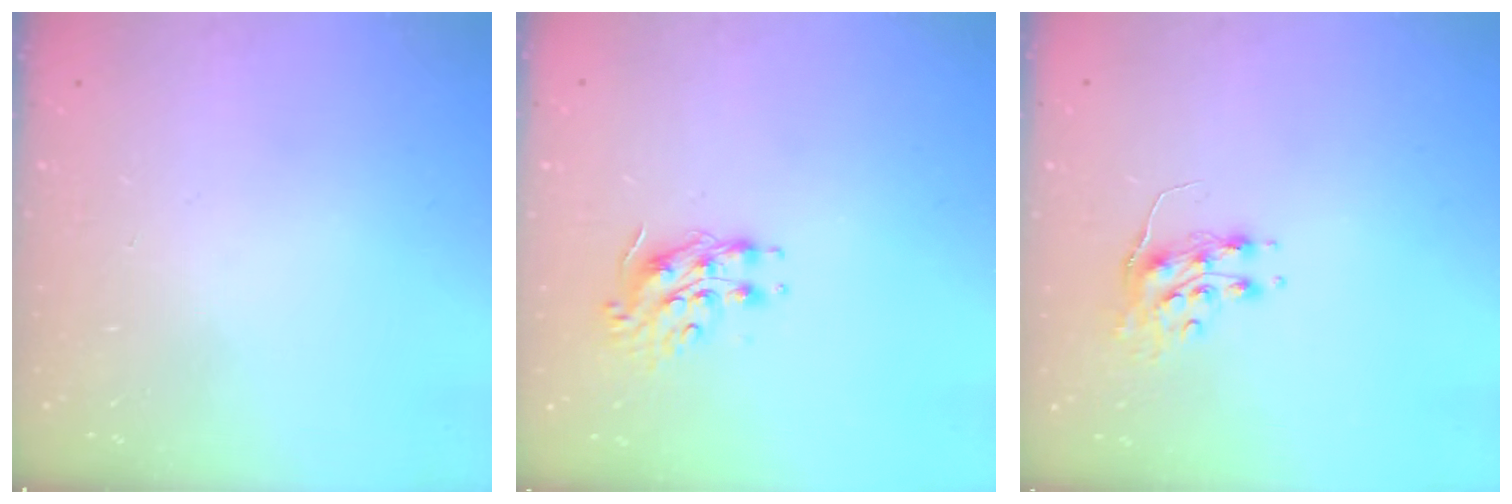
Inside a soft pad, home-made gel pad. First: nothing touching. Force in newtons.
{"total": 8.4, "press": 8.4, "slide": 0.5}
{"total": 8.9, "press": 8.9, "slide": 0.3}